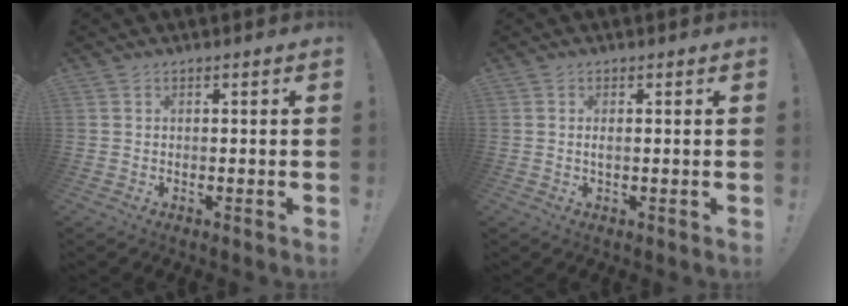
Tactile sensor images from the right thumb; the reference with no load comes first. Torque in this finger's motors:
{"motor_torque": [-0.32, -0.21, 0.04, 0.28, 0.00]}